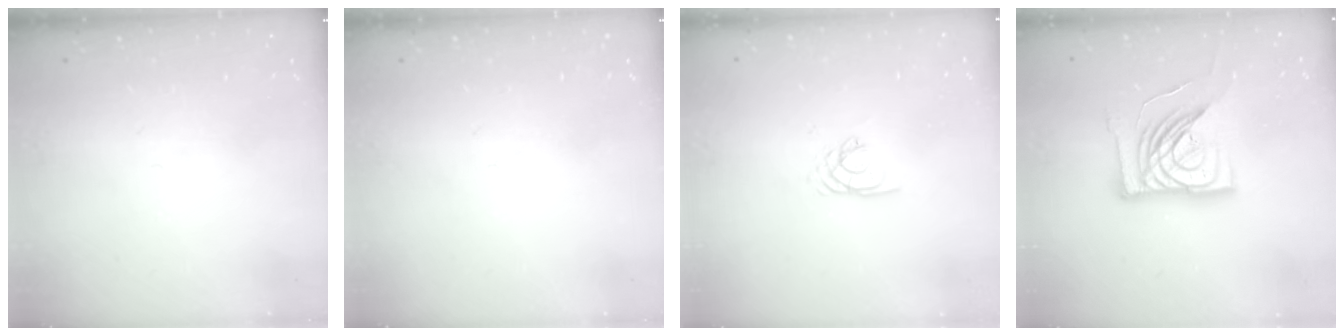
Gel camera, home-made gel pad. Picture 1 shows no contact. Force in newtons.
{"total": 0.0}
{"total": 2.2, "press": 2.2, "slide": 0.2}
{"total": 16.9, "press": 16.8, "slide": 1.9}